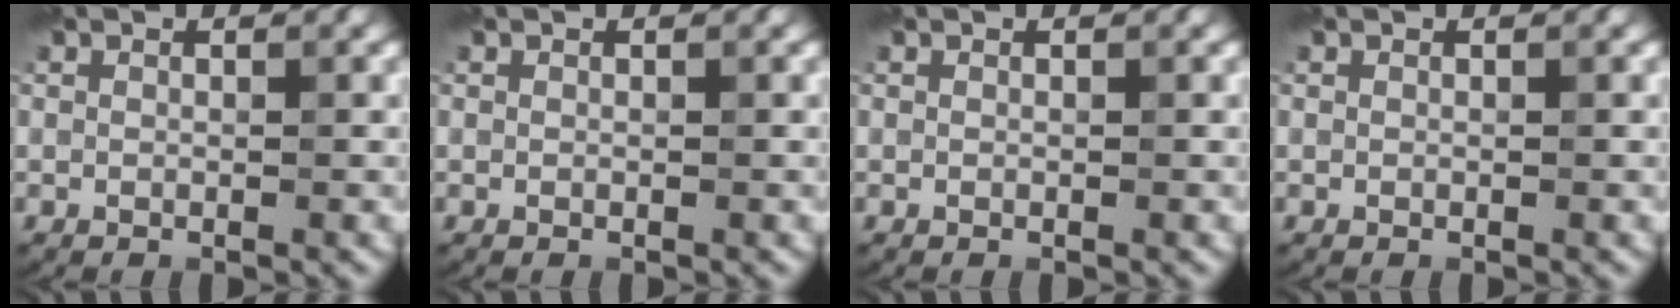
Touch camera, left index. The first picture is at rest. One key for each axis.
{"total": 0.0}
{"total": 0.0}
{"total": 0.0}